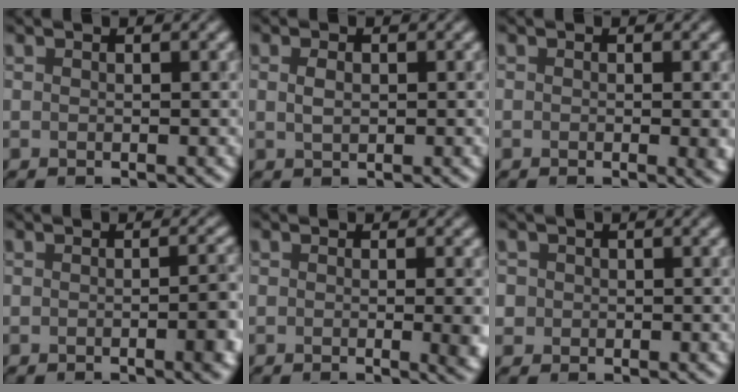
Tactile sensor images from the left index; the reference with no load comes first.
{"total": 1.3, "force": [0.2, 0.9, 1.0], "torque": [-0.023, 0.001, 0.004]}
{"total": 1.6, "force": [-0.2, 0.5, 1.5], "torque": [-0.018, -0.005, -0.004]}
{"total": 3.2, "force": [-1.2, 0.9, 2.9], "torque": [-0.035, 0.000, -0.016]}
{"total": 4.6, "force": [-0.5, 2.0, 4.1], "torque": [-0.027, -0.002, -0.006]}
{"total": 2.2, "force": [0.4, 2.0, 0.6], "torque": [0.003, 0.011, -0.003]}